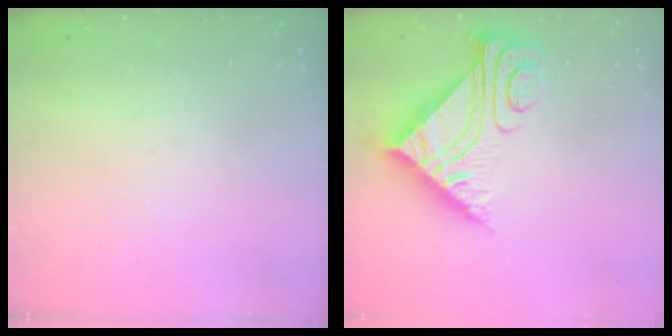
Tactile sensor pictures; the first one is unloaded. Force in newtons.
{"total": 8.9, "press": 8.8, "slide": 0.7}